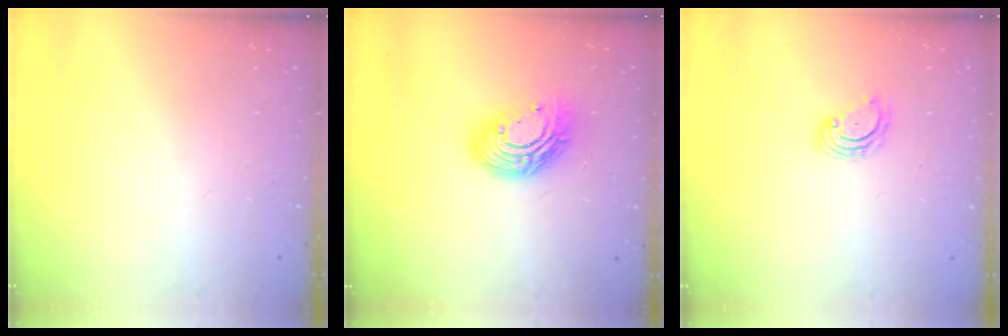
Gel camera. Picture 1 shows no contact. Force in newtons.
{"total": 13.4, "press": 13.4, "slide": 1.0}
{"total": 3.7, "press": 3.7, "slide": 0.4}